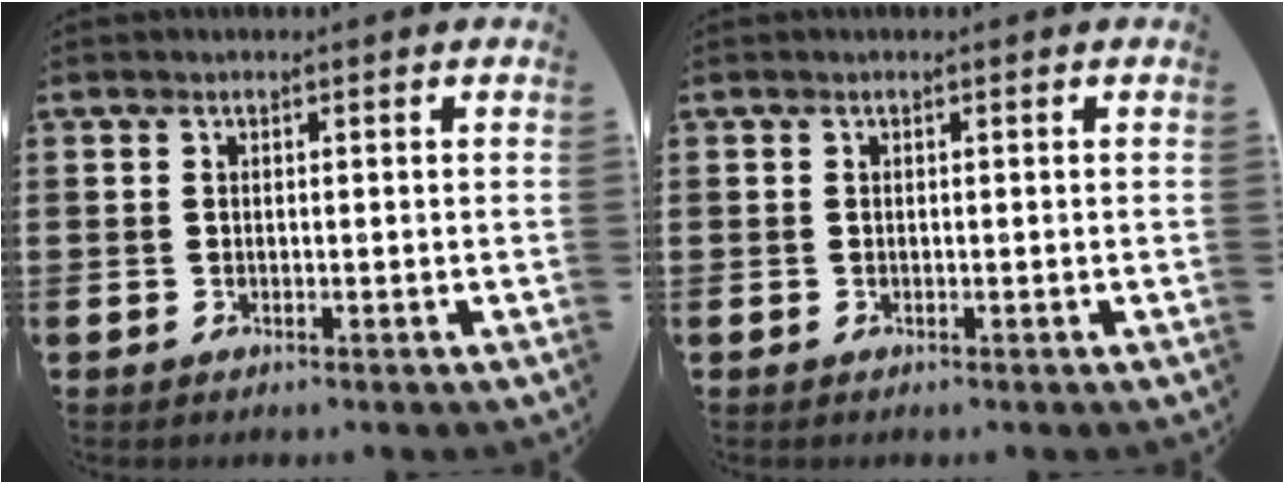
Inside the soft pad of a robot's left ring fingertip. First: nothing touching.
{"total": 0.0}